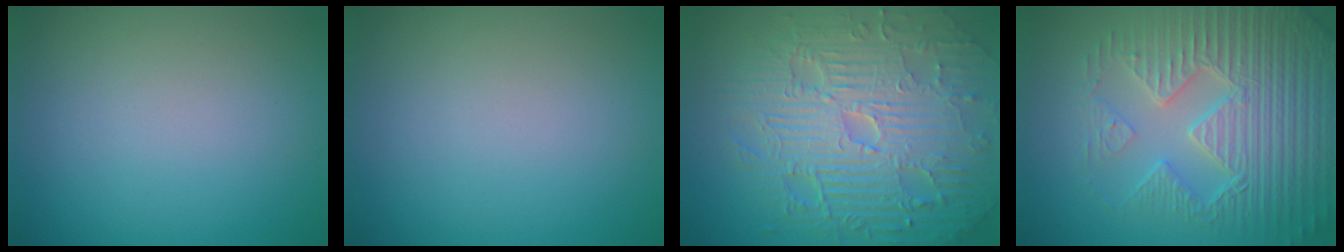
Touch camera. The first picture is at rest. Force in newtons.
{"total": 0.0}
{"total": 11.6, "press": 7.5, "slide": 8.8}
{"total": 7.2, "press": 5.8, "slide": 4.2}